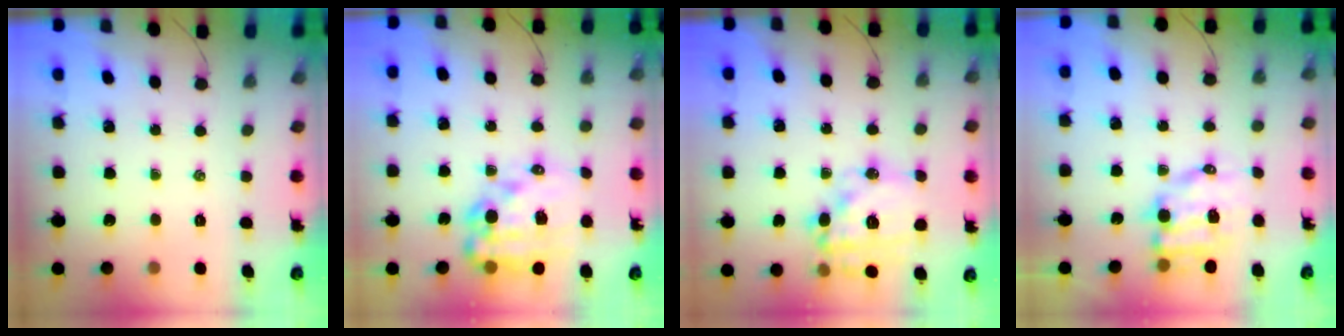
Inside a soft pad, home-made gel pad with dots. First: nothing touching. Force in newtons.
{"total": 17.3, "press": 16.9, "slide": 3.6}
{"total": 18.1, "press": 17.9, "slide": 2.5}
{"total": 10.2, "press": 10.0, "slide": 1.7}